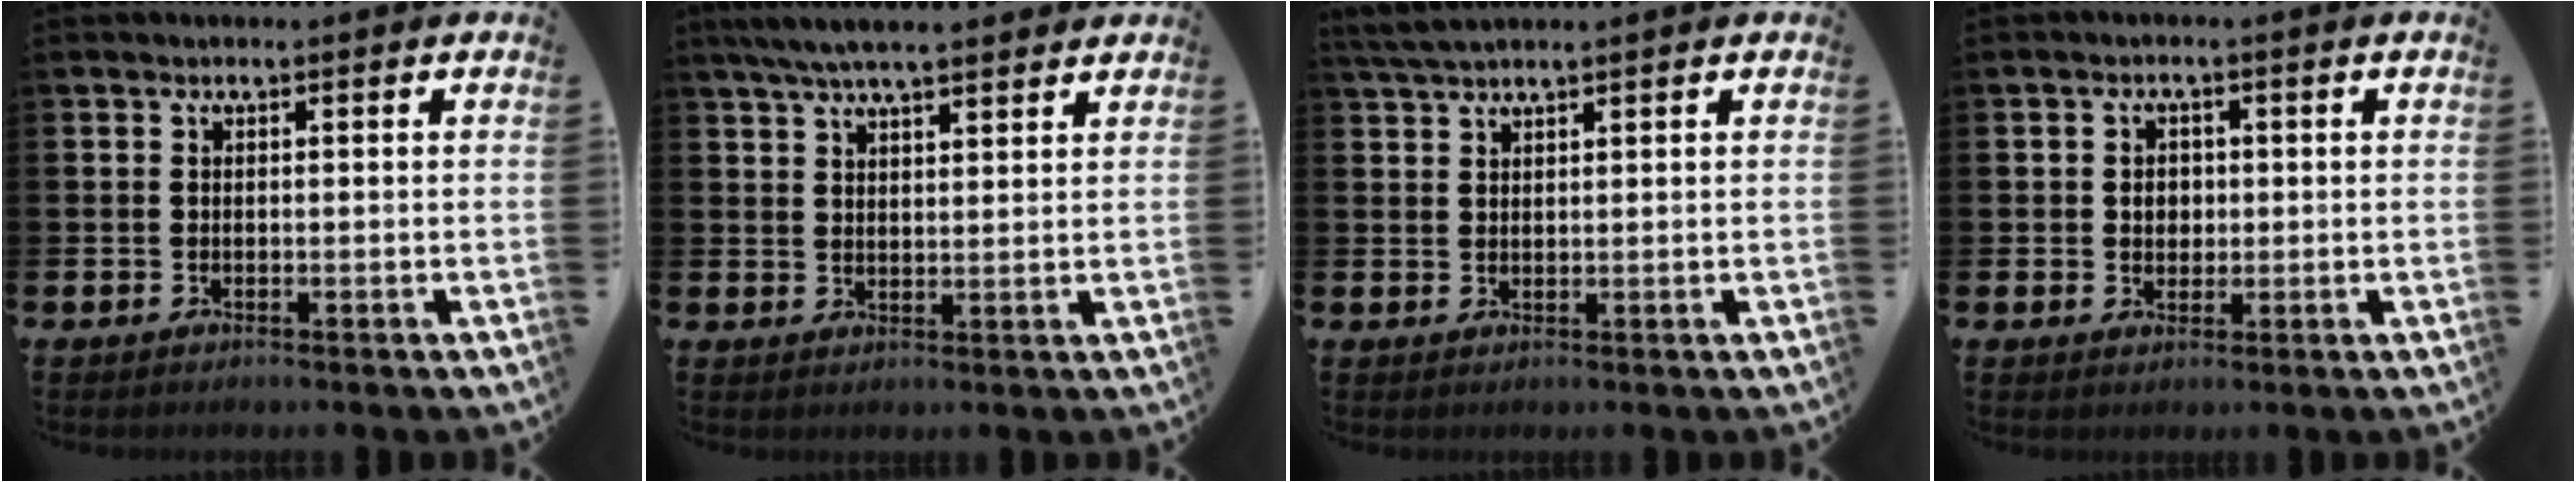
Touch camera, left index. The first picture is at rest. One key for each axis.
{"total": 5.7, "fx": 5.2, "fy": 0.9, "fz": 2.1, "tx": -0.051, "ty": -0.013, "tz": 0.095}
{"total": 2.8, "fx": 2.6, "fy": 0.3, "fz": 1.1, "tx": -0.028, "ty": -0.001, "tz": 0.049}
{"total": 2.3, "fx": 0.3, "fy": 2.0, "fz": 1.1, "tx": -0.005, "ty": 0.002, "tz": -0.001}